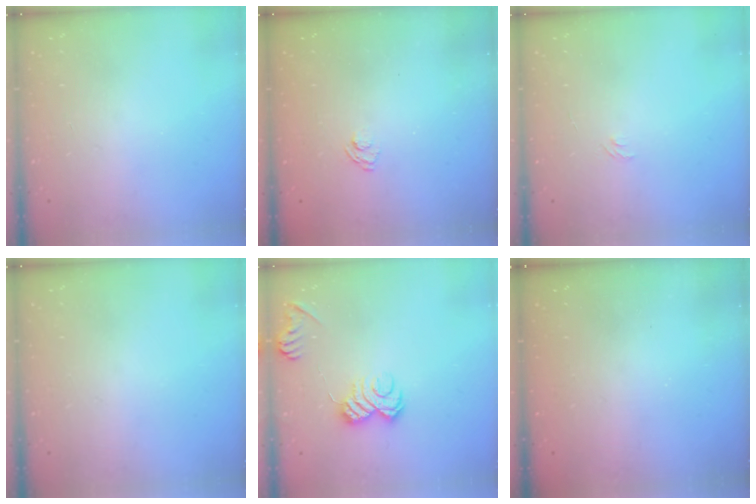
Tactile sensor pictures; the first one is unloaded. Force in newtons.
{"total": 2.3, "press": 2.0, "slide": 1.2}
{"total": 4.2, "press": 4.2, "slide": 0.4}
{"total": 0.0}
{"total": 9.2, "press": 9.1, "slide": 1.2}
{"total": 2.3, "press": 2.1, "slide": 1.0}